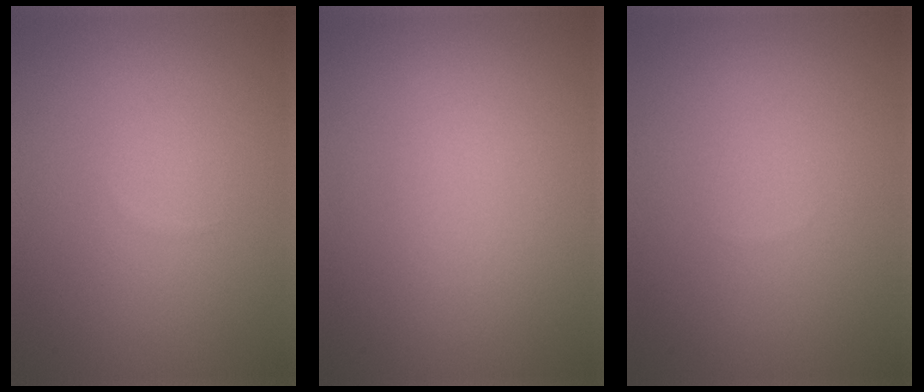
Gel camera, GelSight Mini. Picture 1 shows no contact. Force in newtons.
{"total": 0.0}
{"total": 0.0}